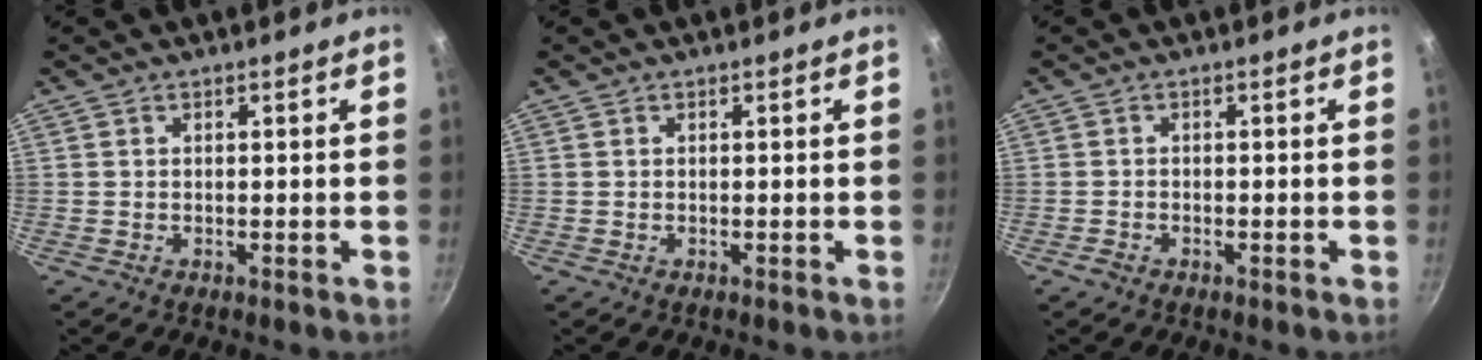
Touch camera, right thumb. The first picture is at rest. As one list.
[{"total": 0.0}, {"total": 1.2, "force": [-0.9, 0.6, 0.5], "torque": [-0.017, 0.008, -0.018]}]